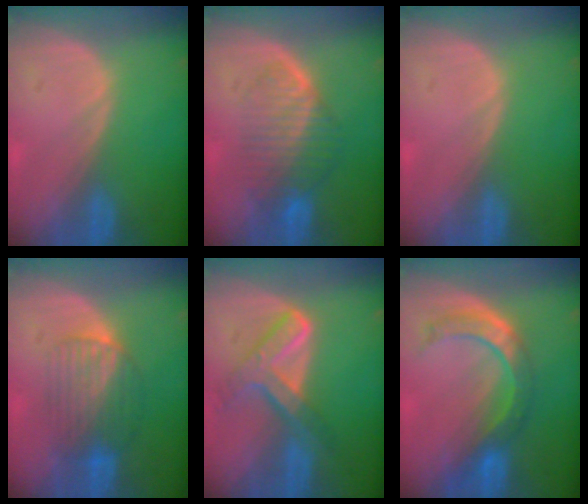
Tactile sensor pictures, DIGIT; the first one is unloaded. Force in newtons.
{"total": 7.2, "press": 6.6, "slide": 2.7}
{"total": 0.0}
{"total": 6.5, "press": 6.4, "slide": 1.0}
{"total": 7.6, "press": 6.3, "slide": 4.3}
{"total": 7.2, "press": 6.9, "slide": 2.2}